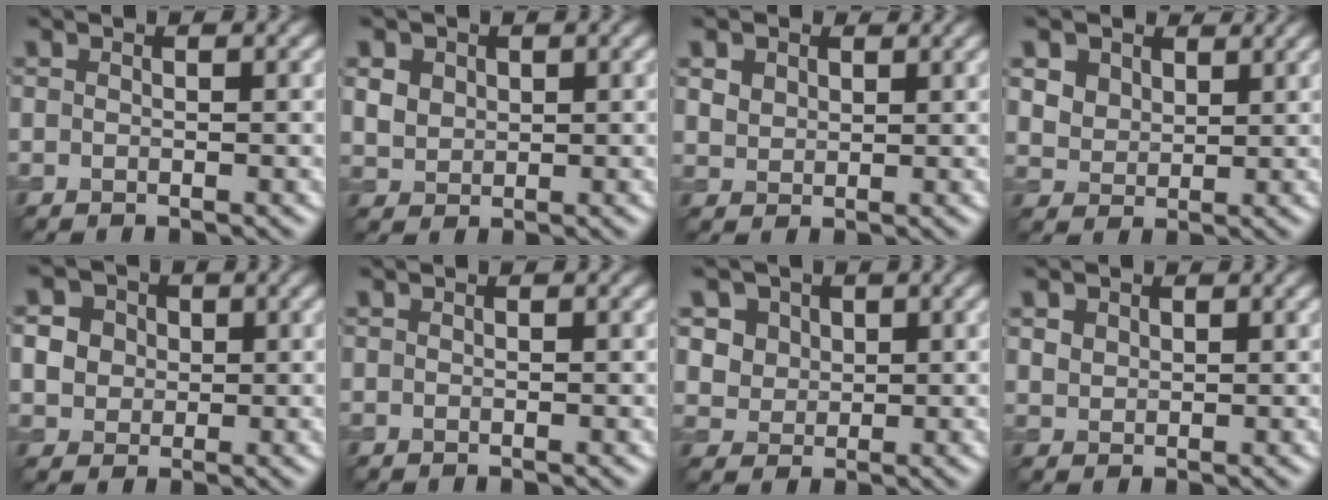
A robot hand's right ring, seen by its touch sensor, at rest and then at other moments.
{"total": 3.3, "force": [1.5, 2.5, 1.6], "torque": [-0.047, 0.006, 0.035]}
{"total": 3.1, "force": [1.8, 2.1, 1.2], "torque": [-0.041, 0.000, 0.035]}
{"total": 5.1, "force": [3.2, 3.4, 2.0], "torque": [-0.078, -0.008, 0.067]}
{"total": 6.2, "force": [1.9, 5.3, 2.6], "torque": [-0.062, 0.028, 0.027]}
{"total": 0.0}
{"total": 5.0, "force": [2.4, 3.9, 1.9], "torque": [-0.046, -0.001, 0.045]}
{"total": 1.8, "force": [1.1, 1.4, 0.6], "torque": [-0.018, -0.004, 0.028]}